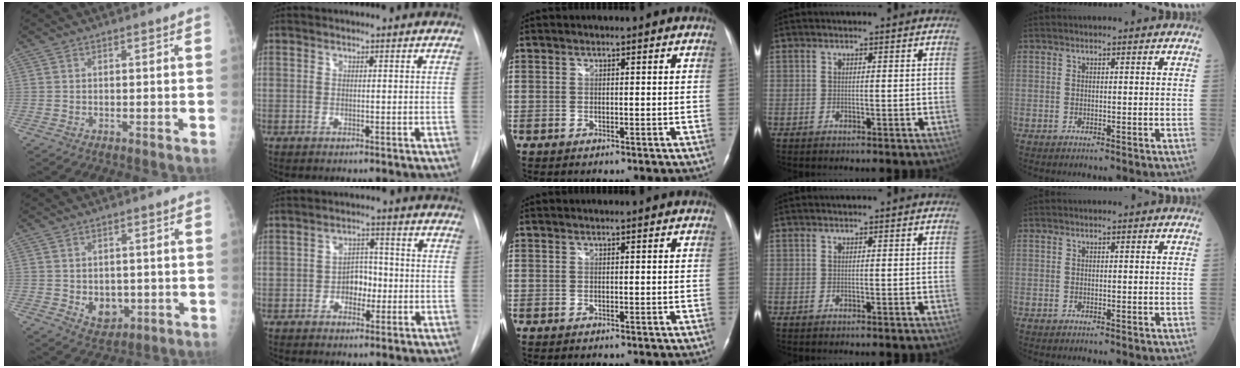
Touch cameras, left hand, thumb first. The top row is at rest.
{"thumb": {"total": 5.9, "force": [-0.7, 4.6, 3.6], "torque": [-0.026, -0.006, 0.007]}, "index": {"total": 4.3, "force": [-1.2, 2.9, 2.9], "torque": [-0.041, 0.010, -0.021]}}